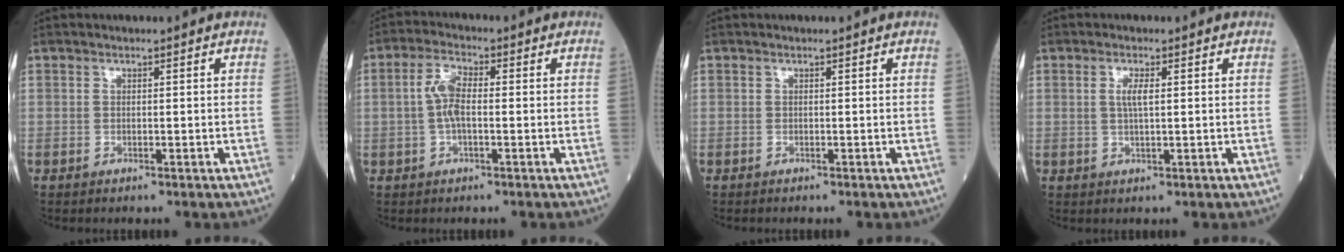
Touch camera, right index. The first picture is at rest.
{"total": 3.5, "force": [-0.2, 1.6, 3.1], "torque": [-0.064, 0.008, -0.007]}
{"total": 0.0}
{"total": 2.5, "force": [0.6, 0.3, 2.4], "torque": [-0.051, 0.000, 0.012]}